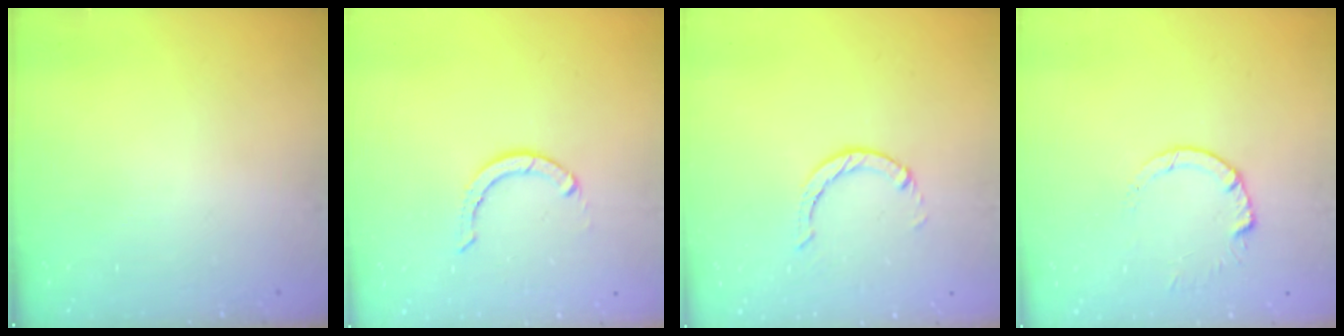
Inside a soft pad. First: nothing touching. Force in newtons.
{"total": 2.9, "press": 2.9, "slide": 0.1}
{"total": 1.0, "press": 0.9, "slide": 0.3}
{"total": 3.5, "press": 3.5, "slide": 0.4}